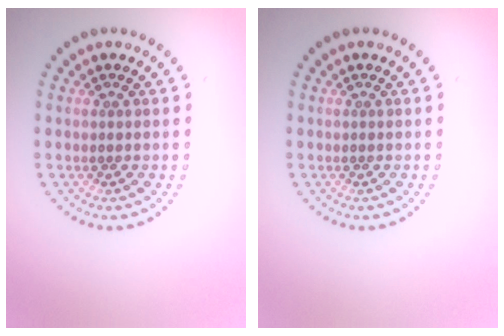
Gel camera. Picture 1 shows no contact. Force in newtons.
{"total": 0.0}